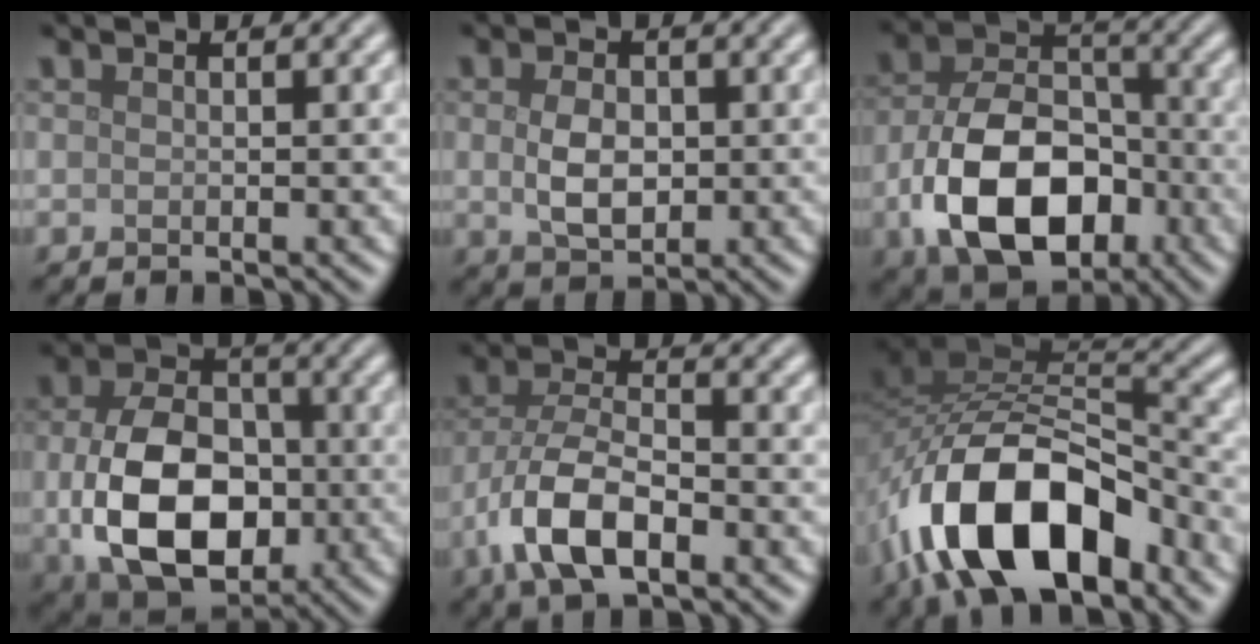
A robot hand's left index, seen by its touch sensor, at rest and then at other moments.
{"total": 3.6, "force": [0.0, 2.4, 2.7], "torque": [-0.056, -0.001, 0.002]}
{"total": 11.5, "force": [-4.0, 7.3, 7.9], "torque": [-0.154, -0.011, -0.072]}
{"total": 11.7, "force": [-1.5, 8.0, 8.4], "torque": [-0.167, -0.027, -0.017]}
{"total": 7.1, "force": [-3.2, 3.3, 5.4], "torque": [-0.108, -0.001, -0.072]}
{"total": 13.1, "force": [-7.0, 6.6, 8.9], "torque": [-0.158, -0.006, -0.135]}